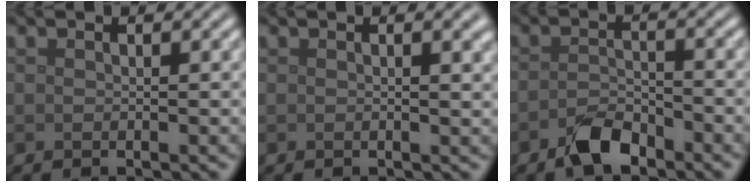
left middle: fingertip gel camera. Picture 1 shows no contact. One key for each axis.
{"total": 2.0, "fx": 0.5, "fy": 0.6, "fz": 1.9, "tx": -0.017, "ty": 0.003, "tz": 0.006}
{"total": 3.3, "fx": -2.4, "fy": 1.5, "fz": 1.7, "tx": -0.033, "ty": 0.003, "tz": -0.049}